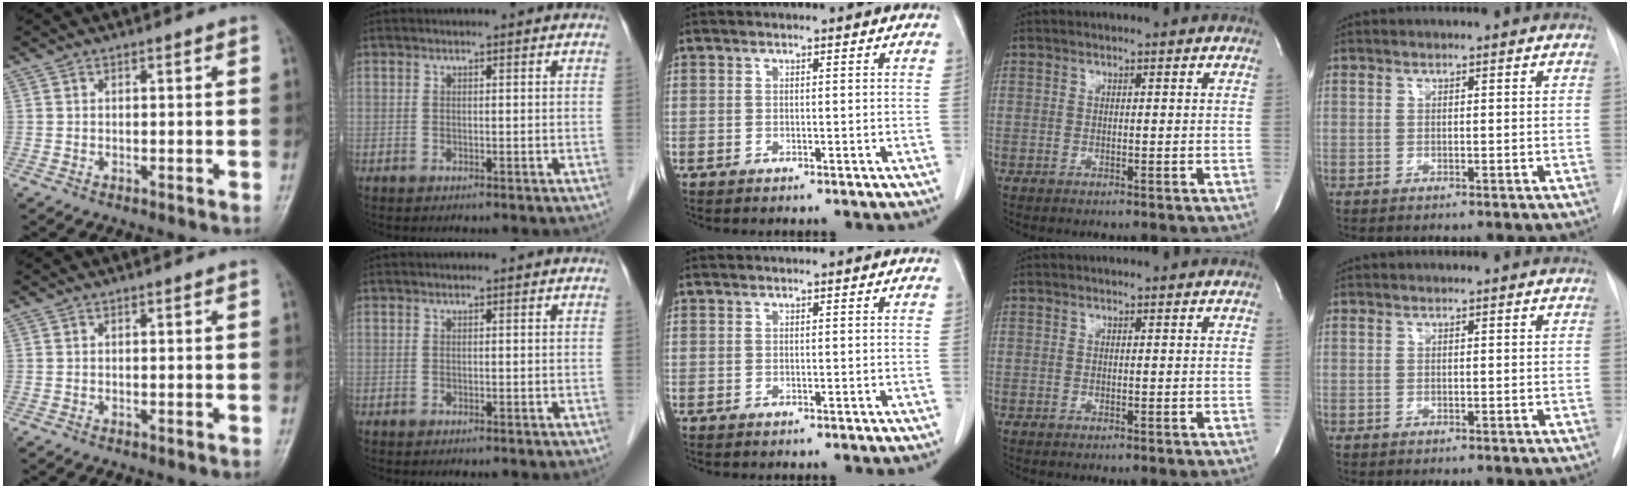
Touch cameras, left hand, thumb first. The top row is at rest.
{}